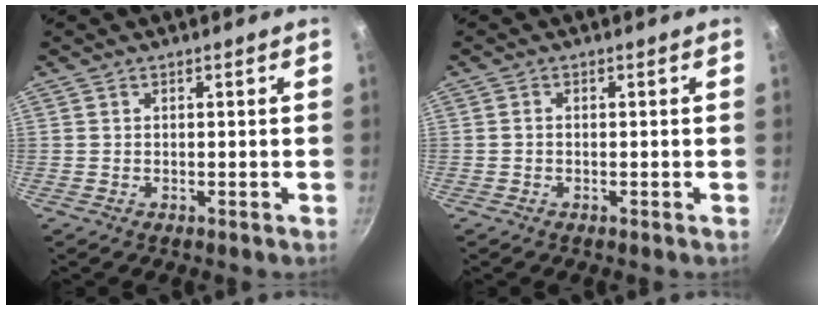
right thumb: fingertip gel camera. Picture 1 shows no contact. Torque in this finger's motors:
{"motor_torque": [-0.05, -0.06, 0.54, -0.05, -0.07]}